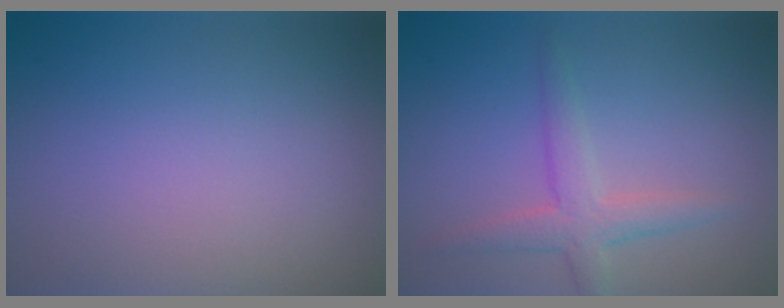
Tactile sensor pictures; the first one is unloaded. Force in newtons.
{"total": 2.9, "press": 2.9, "slide": 0.2}